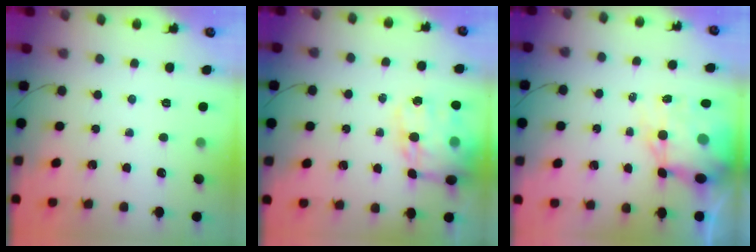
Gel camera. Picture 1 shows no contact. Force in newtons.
{"total": 17.4, "press": 17.0, "slide": 4.0}
{"total": 11.1, "press": 10.7, "slide": 2.8}